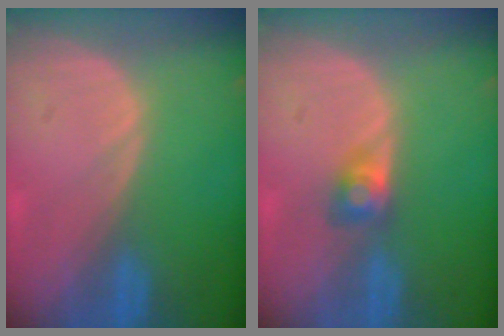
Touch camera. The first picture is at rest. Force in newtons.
{"total": 2.7, "press": 2.5, "slide": 1.0}